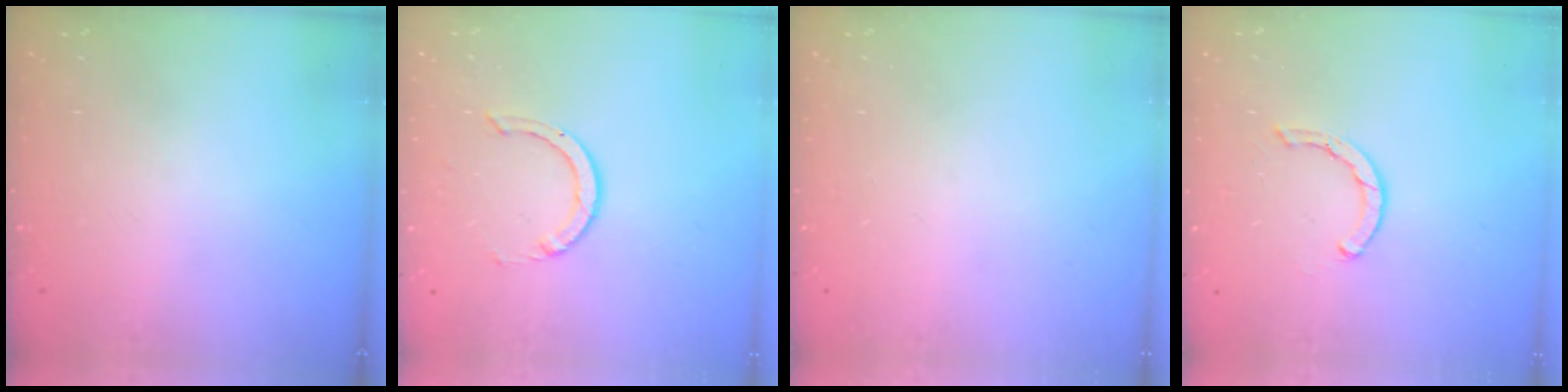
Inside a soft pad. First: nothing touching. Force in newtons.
{"total": 2.8, "press": 2.8, "slide": 0.2}
{"total": 0.0}
{"total": 1.6, "press": 1.6, "slide": 0.1}